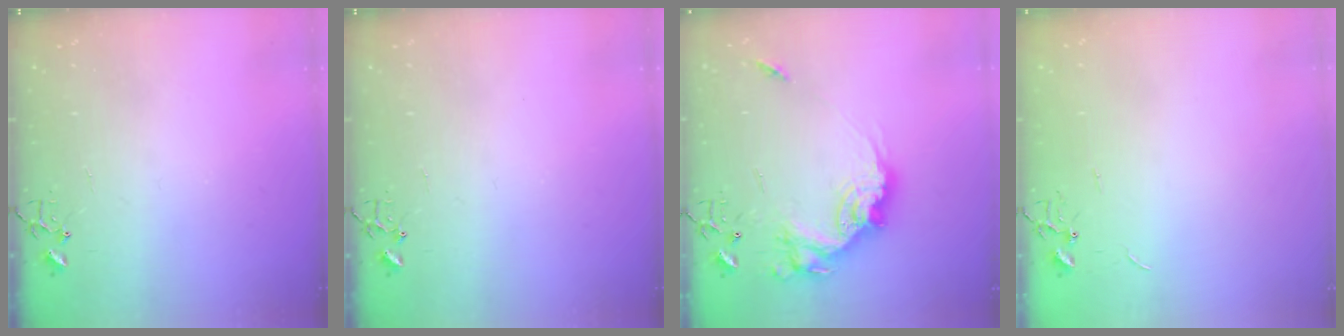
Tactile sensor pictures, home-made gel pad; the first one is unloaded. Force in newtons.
{"total": 0.0}
{"total": 19.1, "press": 19.0, "slide": 1.6}
{"total": 0.7, "press": 0.7, "slide": 0.1}